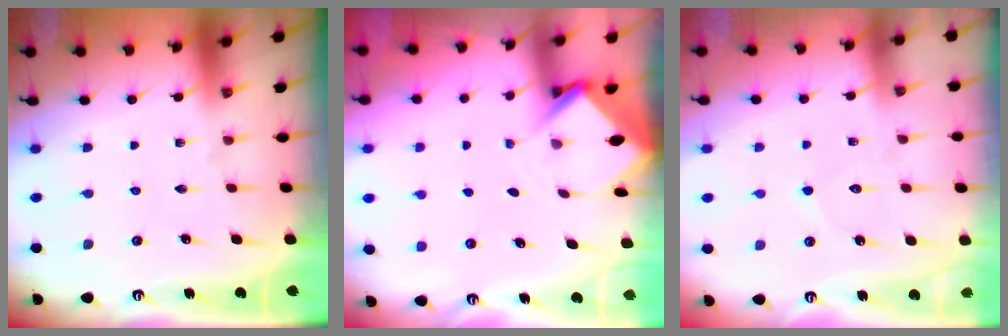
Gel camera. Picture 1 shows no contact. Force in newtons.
{"total": 2.9, "press": 2.9, "slide": 0.2}
{"total": 5.0, "press": 5.0, "slide": 0.5}